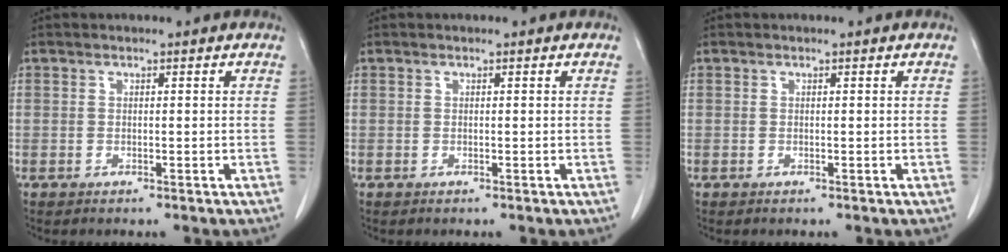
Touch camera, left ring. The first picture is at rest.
{"total": 0.0}
{"total": 0.0}